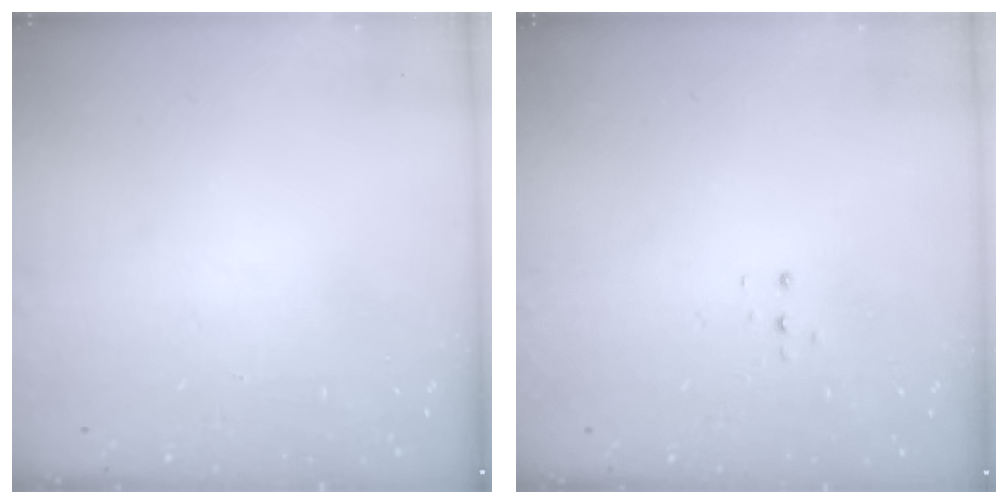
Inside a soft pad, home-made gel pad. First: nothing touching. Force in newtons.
{"total": 3.3, "press": 3.2, "slide": 0.6}